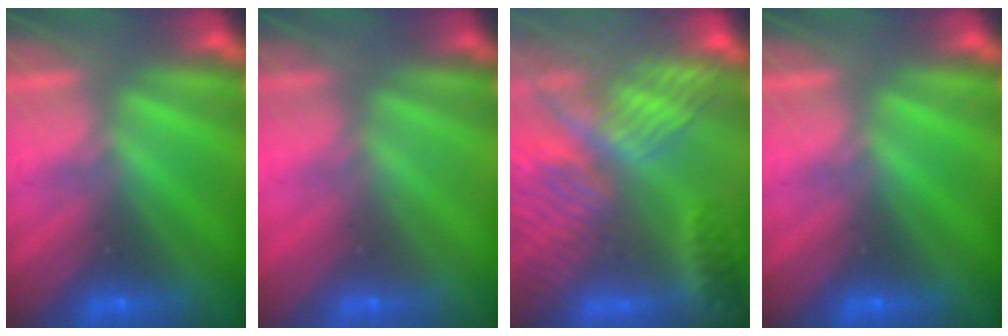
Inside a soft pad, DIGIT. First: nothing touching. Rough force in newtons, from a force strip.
{"total": 2.9}
{"total": 7.9}
{"total": 0.0}